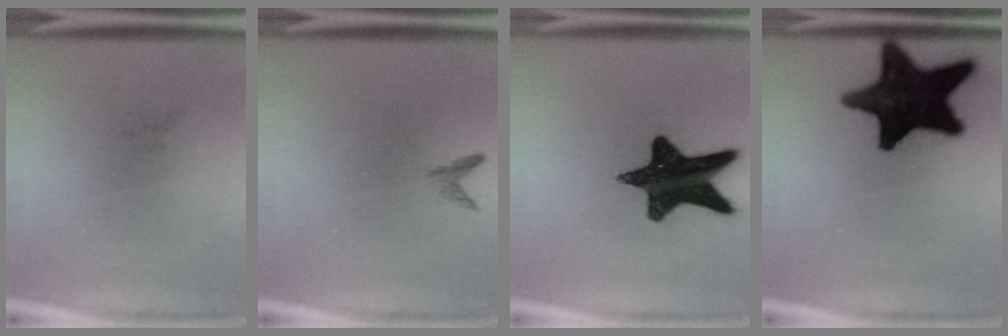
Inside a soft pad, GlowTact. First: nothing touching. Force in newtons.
{"total": 0.8}
{"total": 16.2}
{"total": 19.3}